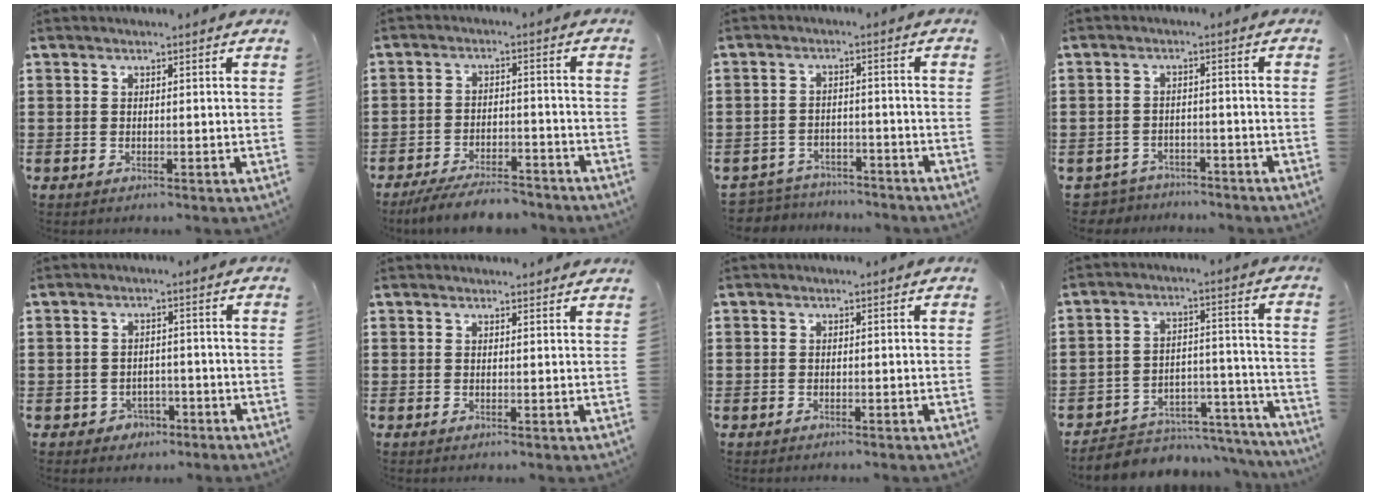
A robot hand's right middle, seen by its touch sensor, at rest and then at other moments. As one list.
[{"total": 5.8, "force": [-5.5, 0.8, 1.9], "torque": [-0.041, -0.001, -0.107]}, {"total": 4.1, "force": [-4.1, 0.6, -0.3], "torque": [-0.009, -0.002, -0.089]}, {"total": 3.3, "force": [-3.3, 0.6, -0.3], "torque": [-0.011, -0.005, -0.073]}, {"total": 2.2, "force": [-1.7, 1.3, 0.2], "torque": [-0.014, 0.000, -0.038]}, {"total": 1.0, "force": [1.0, 0.2, 0.2], "torque": [0.002, -0.002, 0.017]}, {"total": 0.6, "force": [-0.5, 0.4, -0.1], "torque": [0.001, 0.001, -0.011]}, {"total": 4.4, "force": [-4.0, 1.8, 0.5], "torque": [-0.016, 0.009, -0.081]}]